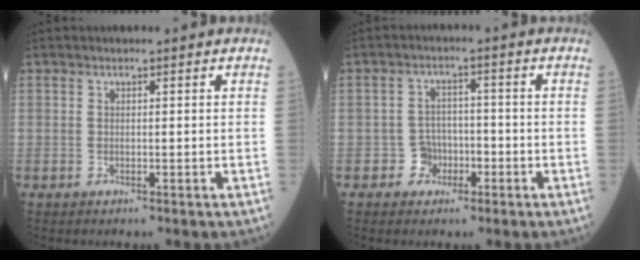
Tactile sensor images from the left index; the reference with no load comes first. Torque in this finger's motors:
{"motor_torque": [-0.03, 0.04, 0.01, -0.01]}